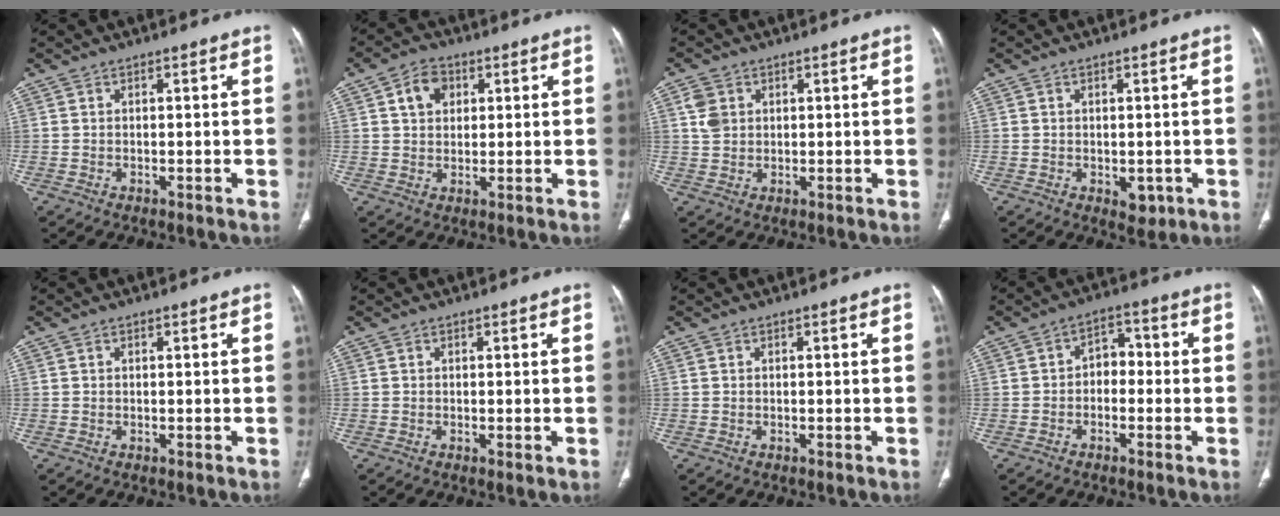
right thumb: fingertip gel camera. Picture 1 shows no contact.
{"total": 6.8, "force": [2.2, 5.1, 3.9], "torque": [-0.049, 0.006, 0.032]}
{"total": 3.9, "force": [1.3, 3.2, 1.9], "torque": [-0.026, 0.000, 0.029]}
{"total": 2.9, "force": [-0.7, 1.9, 2.1], "torque": [-0.015, -0.003, 0.000]}
{"total": 0.0}
{"total": 0.5, "force": [0.0, 0.1, 0.5], "torque": [-0.013, -0.004, 0.000]}
{"total": 0.0}
{"total": 3.9, "force": [-0.6, 2.9, 2.6], "torque": [-0.022, 0.021, -0.020]}